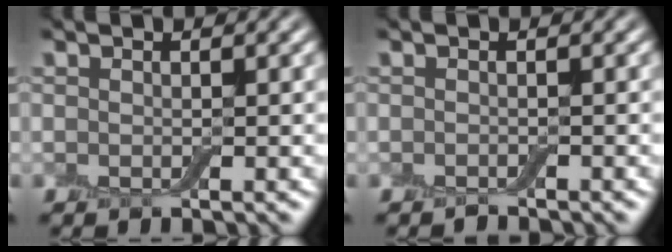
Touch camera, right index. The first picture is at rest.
{"total": 0.6, "force": [-0.6, 0.1, 0.2], "torque": [-0.002, 0.000, -0.011]}